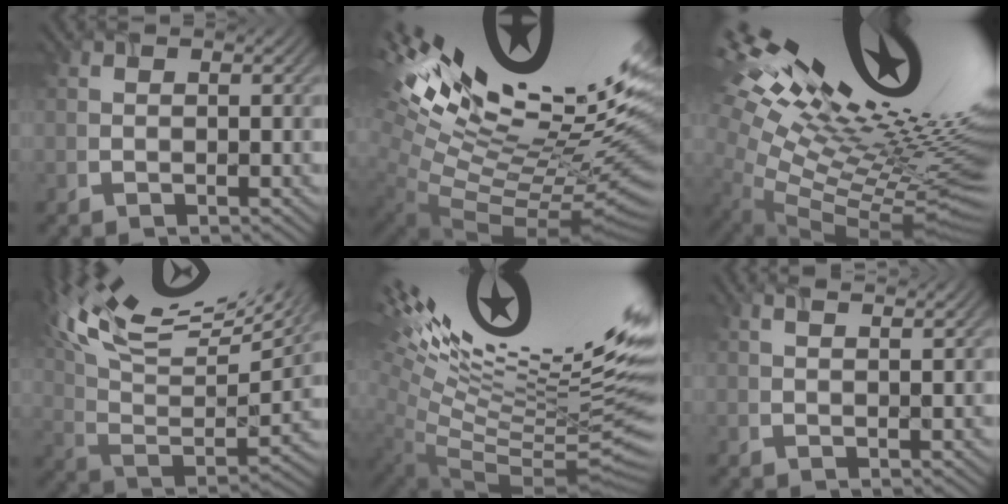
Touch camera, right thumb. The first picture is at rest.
{"total": 18.9, "force": [8.4, 6.3, 15.7], "torque": [-0.223, 0.020, 0.145]}
{"total": 20.3, "force": [7.8, 7.1, 17.4], "torque": [-0.290, 0.015, 0.142]}
{"total": 16.8, "force": [9.7, 6.1, 12.3], "torque": [-0.279, 0.030, 0.153]}
{"total": 20.0, "force": [8.3, 5.6, 17.3], "torque": [-0.249, 0.049, 0.139]}
{"total": 2.0, "force": [1.5, 0.4, 1.3], "torque": [-0.013, 0.002, 0.022]}